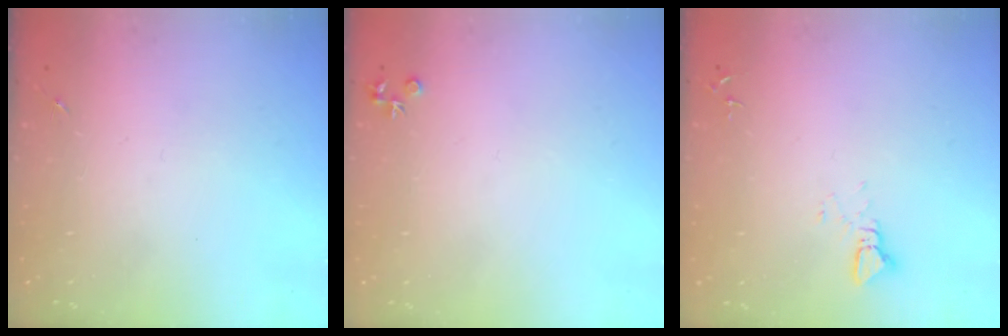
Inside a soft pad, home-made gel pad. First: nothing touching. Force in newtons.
{"total": 4.0, "press": 4.0, "slide": 0.6}
{"total": 2.4, "press": 2.4, "slide": 0.1}